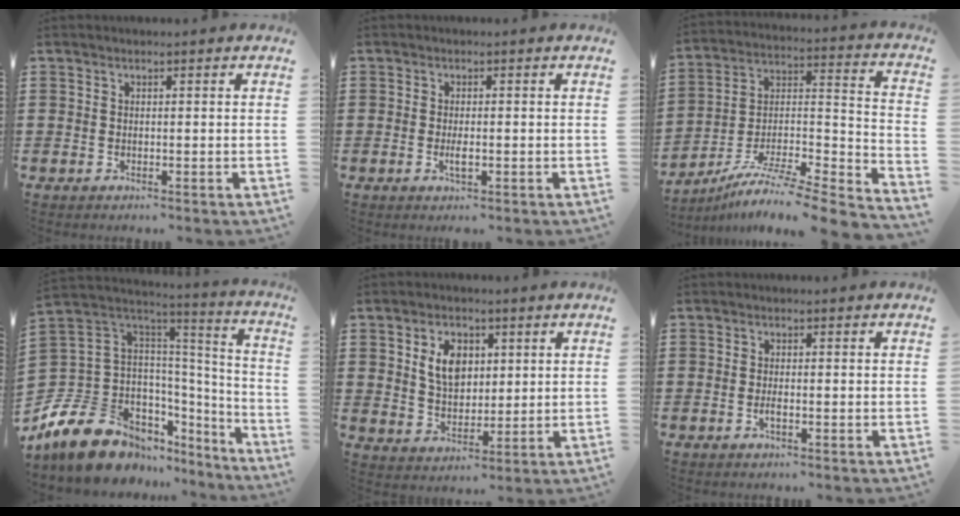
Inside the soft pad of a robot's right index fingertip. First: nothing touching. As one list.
[{"total": 2.2, "force": [-0.5, 0.6, 2.0], "torque": [-0.043, -0.003, -0.011]}, {"total": 7.1, "force": [-5.4, 1.0, 4.4], "torque": [-0.074, -0.007, -0.109]}, {"total": 14.8, "force": [-10.1, 9.0, 6.0], "torque": [-0.154, 0.012, -0.174]}, {"total": 6.4, "force": [2.0, 4.4, 4.2], "torque": [-0.089, 0.012, 0.032]}, {"total": 1.1, "force": [-0.4, 0.1, 1.0], "torque": [-0.026, -0.007, -0.007]}]